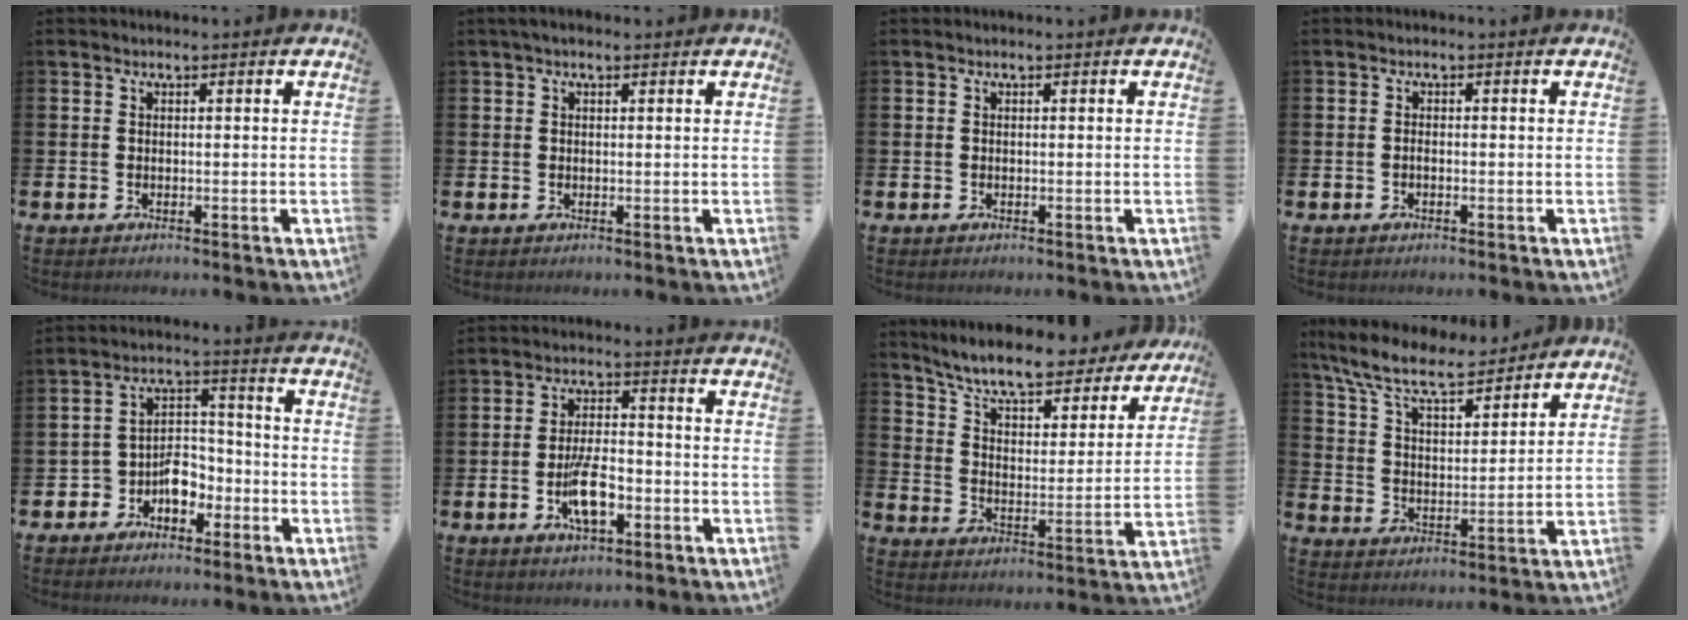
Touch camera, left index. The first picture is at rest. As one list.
[{"total": 1.1, "force": [0.7, 0.5, 0.8], "torque": [-0.011, 0.004, 0.010]}, {"total": 0.0}, {"total": 0.6, "force": [-0.4, 0.2, 0.4], "torque": [-0.005, -0.004, -0.009]}, {"total": 5.3, "force": [-2.9, 3.6, 2.5], "torque": [-0.051, 0.015, -0.058]}, {"total": 6.5, "force": [-2.1, 2.7, 5.5], "torque": [-0.101, 0.004, -0.042]}, {"total": 8.1, "force": [7.4, 1.5, 3.0], "torque": [-0.083, -0.052, 0.122]}, {"total": 9.3, "force": [8.4, 2.1, 3.5], "torque": [-0.105, -0.045, 0.150]}]